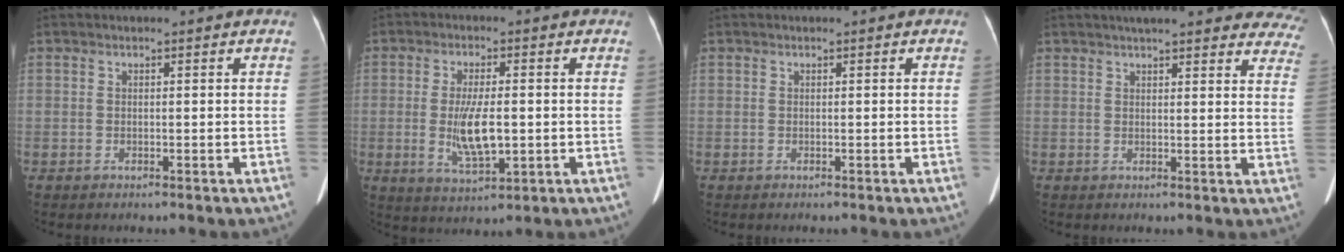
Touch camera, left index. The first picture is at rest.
{"total": 7.4, "force": [-0.7, 2.1, 7.0], "torque": [-0.142, -0.009, -0.007]}
{"total": 0.0}
{"total": 21.8, "force": [19.5, 4.4, 8.7], "torque": [-0.094, -0.023, 0.208]}